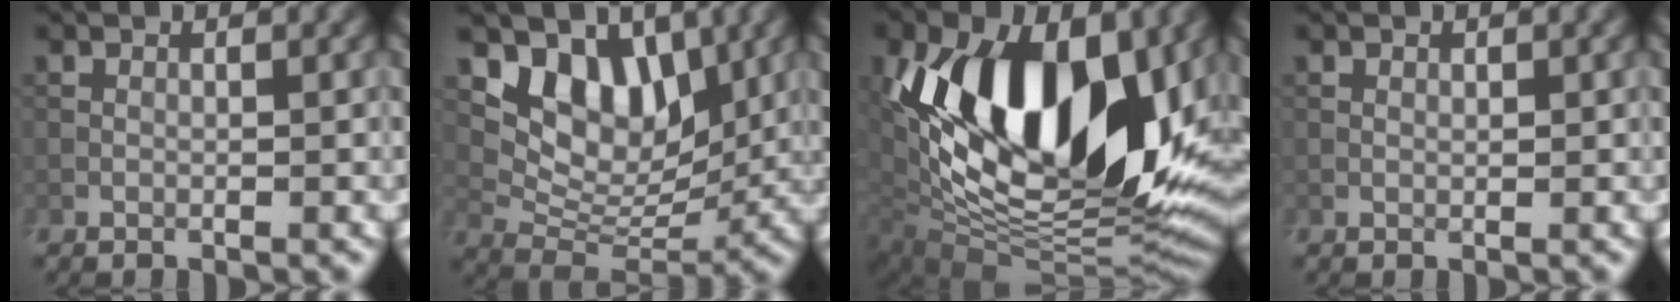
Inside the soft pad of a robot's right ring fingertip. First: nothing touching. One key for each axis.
{"total": 7.5, "fx": 3.2, "fy": 4.8, "fz": 4.8, "tx": -0.069, "ty": -0.016, "tz": 0.062}
{"total": 16.6, "fx": 3.5, "fy": 9.4, "fz": 13.3, "tx": -0.236, "ty": -0.007, "tz": 0.049}
{"total": 0.0}